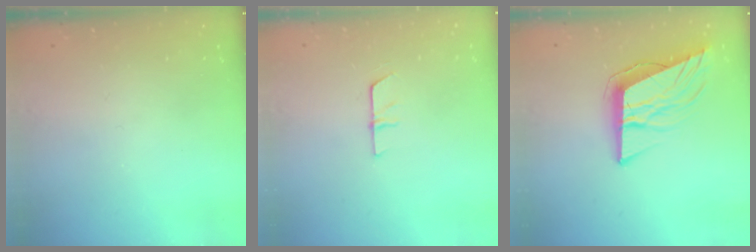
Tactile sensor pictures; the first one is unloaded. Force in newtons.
{"total": 5.4, "press": 5.4, "slide": 0.4}
{"total": 12.1, "press": 11.5, "slide": 3.6}